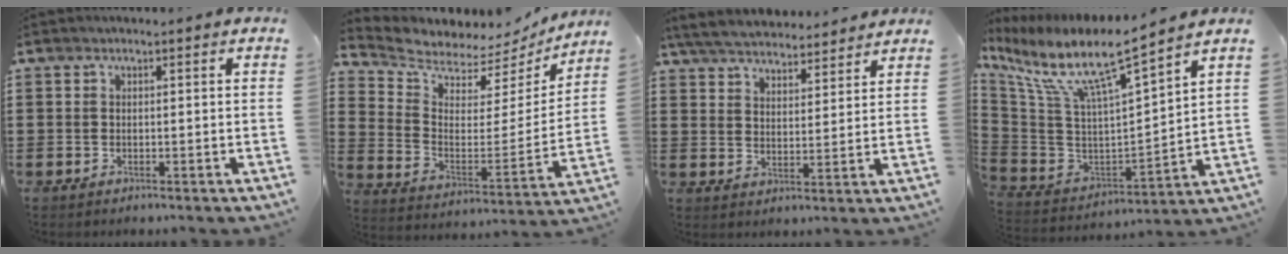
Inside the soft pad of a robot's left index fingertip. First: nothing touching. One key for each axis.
{"total": 5.5, "fx": 5.2, "fy": 1.5, "fz": 0.1, "tx": -0.042, "ty": -0.051, "tz": 0.089}
{"total": 5.3, "fx": 5.1, "fy": 0.7, "fz": 0.9, "tx": -0.040, "ty": -0.022, "tz": 0.092}
{"total": 10.5, "fx": 7.3, "fy": 1.0, "fz": 7.5, "tx": -0.170, "ty": -0.054, "tz": 0.117}